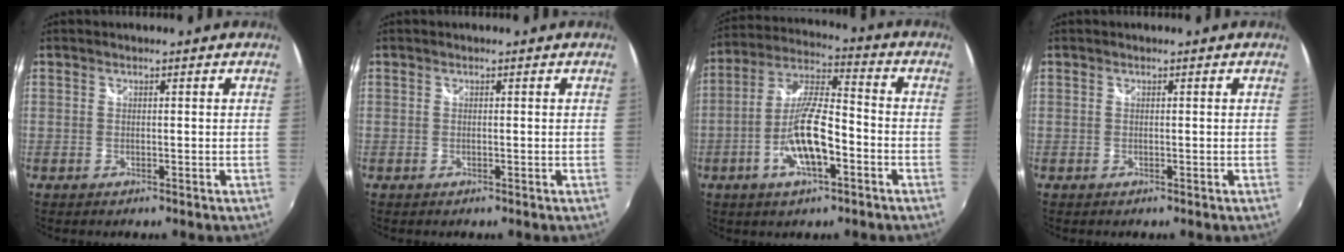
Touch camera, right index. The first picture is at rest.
{"total": 0.0}
{"total": 12.5, "force": [-4.7, 3.6, 11.0], "torque": [-0.228, 0.001, -0.087]}
{"total": 0.0}